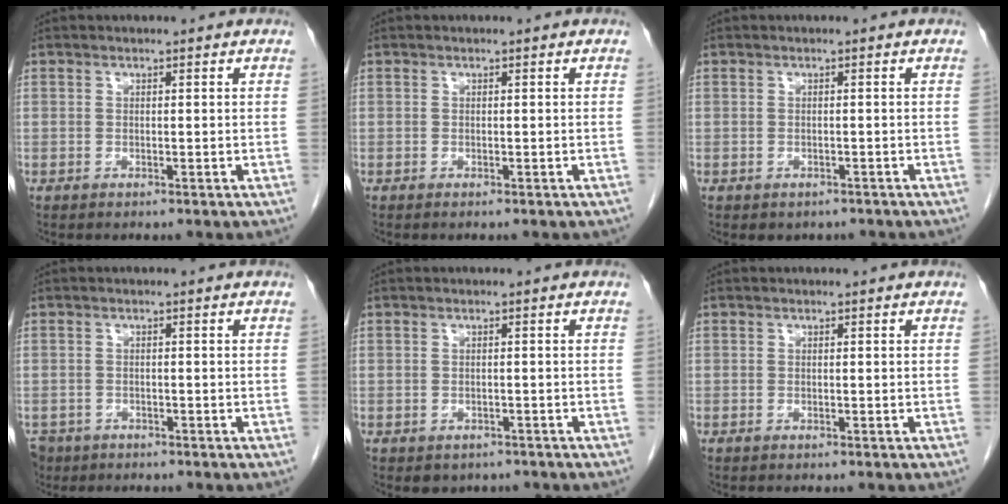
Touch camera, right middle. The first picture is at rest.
{"total": 1.5, "force": [-1.2, 0.4, 0.7], "torque": [-0.011, -0.003, -0.013]}
{"total": 2.1, "force": [-1.6, 1.3, 0.4], "torque": [-0.007, 0.001, -0.019]}
{"total": 4.6, "force": [-3.3, 3.1, 0.8], "torque": [-0.017, -0.001, -0.056]}
{"total": 2.9, "force": [-2.2, 1.8, 0.5], "torque": [-0.005, 0.003, -0.026]}
{"total": 0.0}